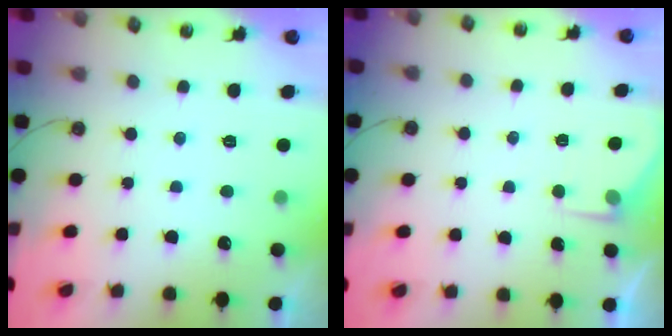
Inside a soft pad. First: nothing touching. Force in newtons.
{"total": 3.5, "press": 3.5, "slide": 0.6}